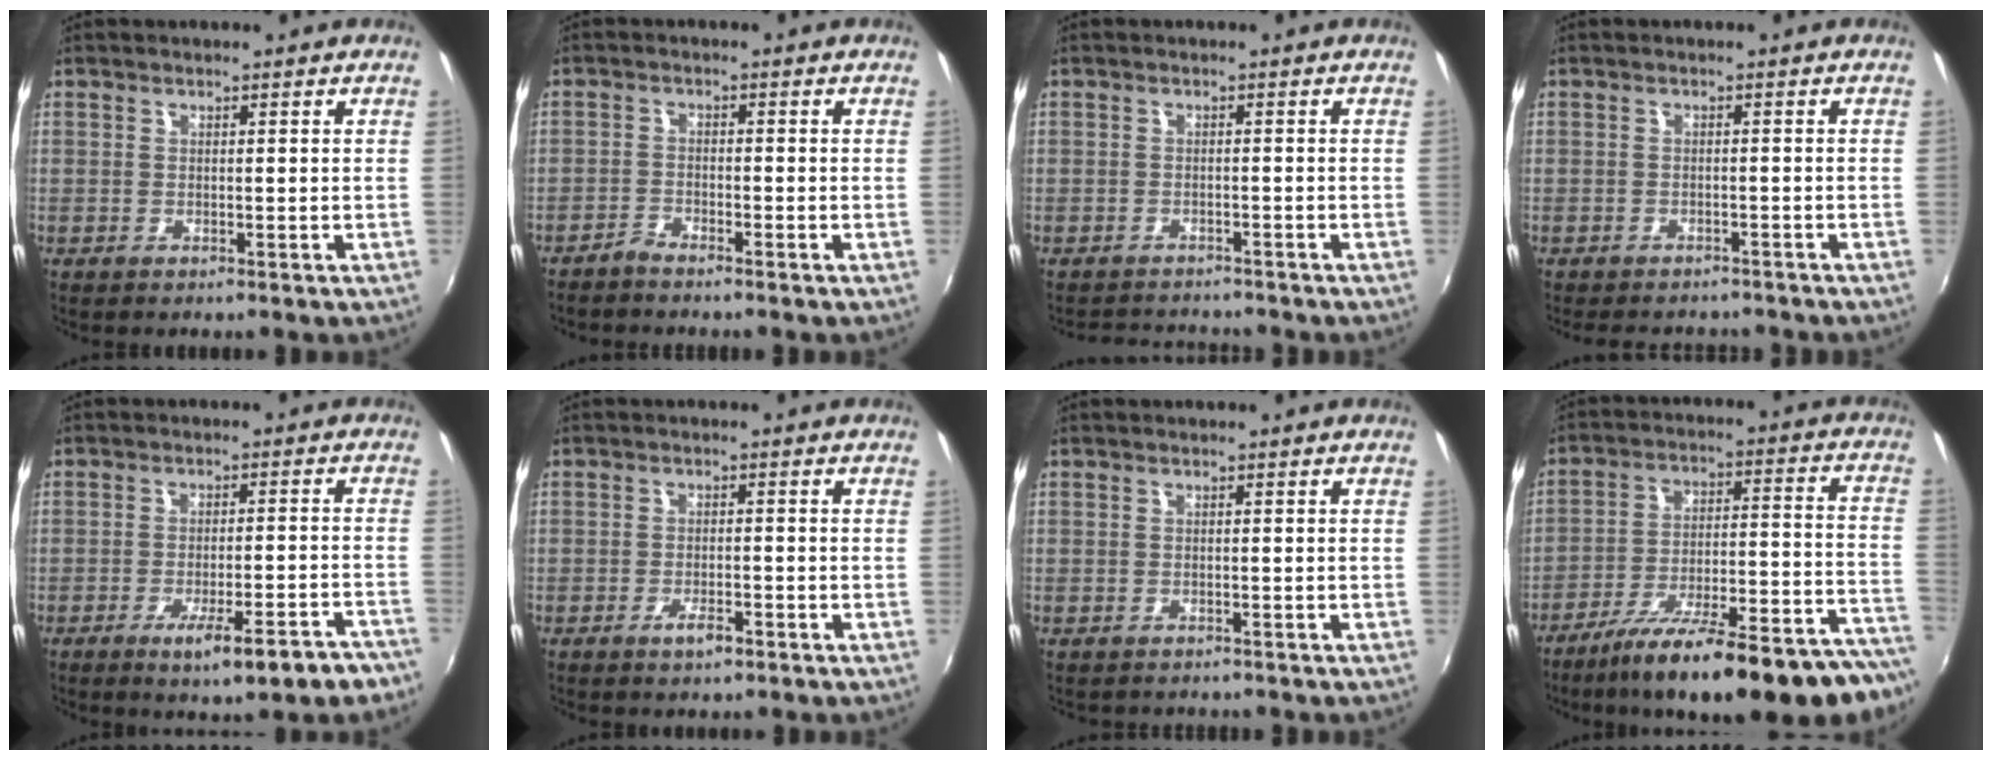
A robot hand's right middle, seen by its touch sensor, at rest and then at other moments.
{"total": 2.3, "force": [-2.2, 0.3, 0.6], "torque": [-0.022, -0.002, -0.046]}
{"total": 4.3, "force": [-4.1, 1.4, 0.3], "torque": [-0.018, 0.007, -0.066]}
{"total": 7.3, "force": [-6.4, 2.5, 2.4], "torque": [-0.057, -0.014, -0.090]}
{"total": 10.3, "force": [-7.0, 1.7, 7.3], "torque": [-0.116, -0.015, -0.093]}
{"total": 2.8, "force": [-1.8, 0.9, 1.9], "torque": [-0.041, -0.003, -0.033]}
{"total": 1.2, "force": [-1.0, 0.5, 0.1], "torque": [-0.008, -0.003, -0.014]}
{"total": 29.2, "force": [-24.0, 4.7, 16.0], "torque": [-0.214, -0.050, -0.340]}